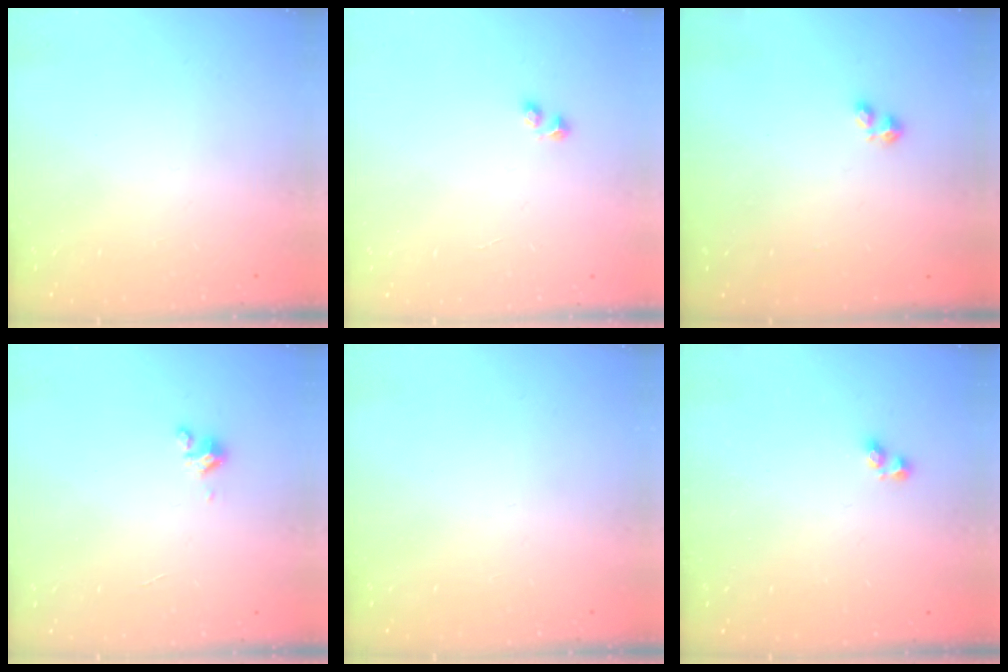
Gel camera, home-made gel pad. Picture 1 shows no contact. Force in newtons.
{"total": 1.8, "press": 1.7, "slide": 0.6}
{"total": 1.0, "press": 0.9, "slide": 0.4}
{"total": 2.4, "press": 2.4, "slide": 0.2}
{"total": 0.0}
{"total": 1.3, "press": 1.2, "slide": 0.2}